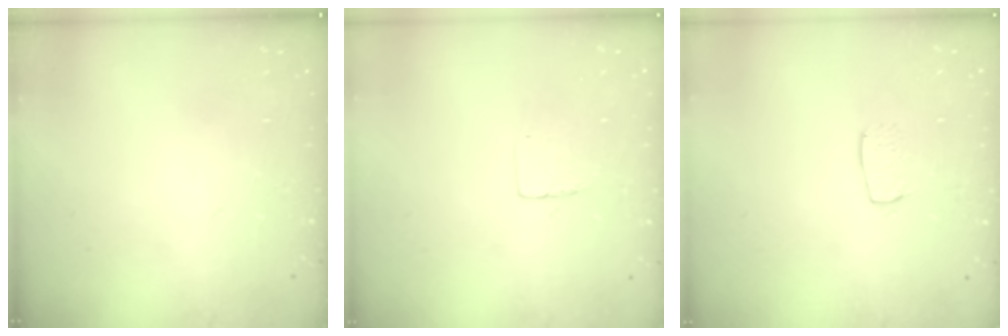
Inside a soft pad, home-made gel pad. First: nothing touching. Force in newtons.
{"total": 4.5, "press": 4.5, "slide": 0.3}
{"total": 5.5, "press": 5.5, "slide": 0.4}